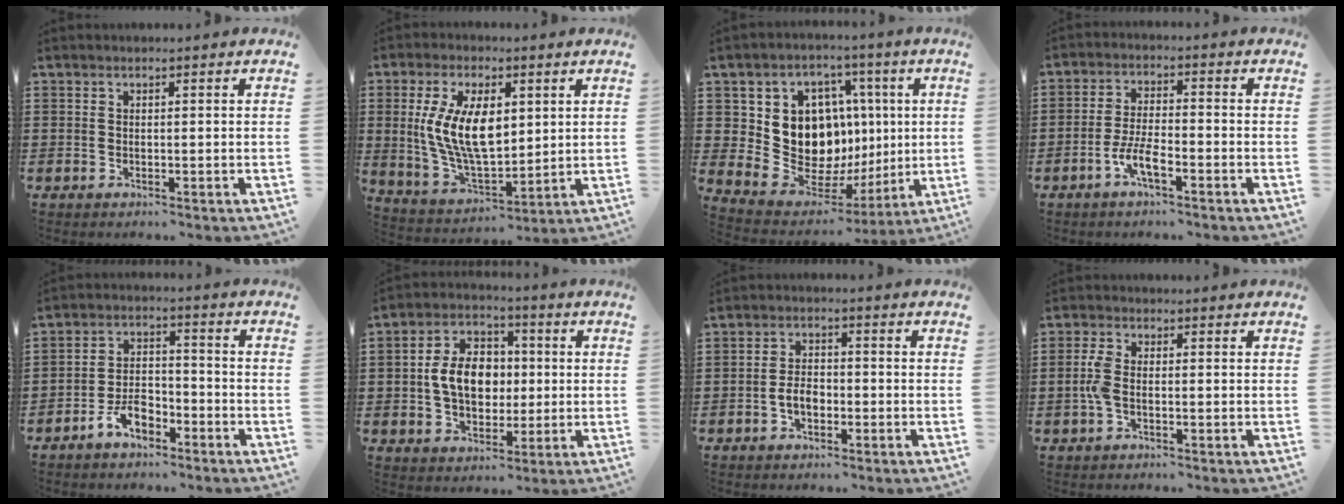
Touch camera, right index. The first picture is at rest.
{"total": 11.4, "force": [2.2, 5.7, 9.6], "torque": [-0.212, 0.005, 0.038]}
{"total": 13.1, "force": [2.6, 11.0, 6.7], "torque": [-0.155, -0.026, 0.059]}
{"total": 5.3, "force": [-3.2, 1.2, 4.0], "torque": [-0.100, -0.008, -0.069]}
{"total": 5.3, "force": [-3.7, 2.7, 2.6], "torque": [-0.055, 0.011, -0.073]}
{"total": 8.8, "force": [-0.2, 6.5, 6.0], "torque": [-0.121, 0.013, -0.009]}
{"total": 3.5, "force": [-1.2, 2.1, 2.5], "torque": [-0.054, 0.002, -0.025]}
{"total": 3.4, "force": [-0.7, 1.5, 3.0], "torque": [-0.083, -0.007, -0.021]}